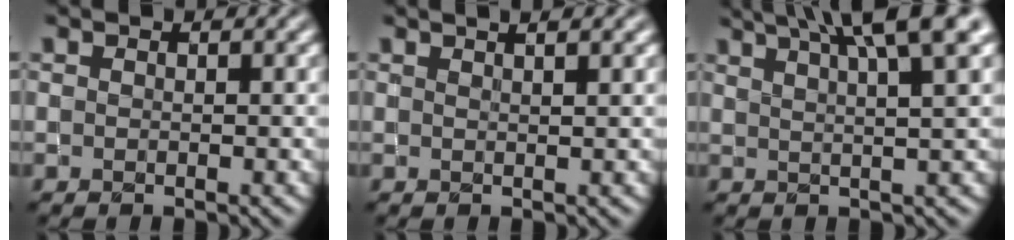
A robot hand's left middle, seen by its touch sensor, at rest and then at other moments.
{"total": 3.8, "force": [2.4, 1.6, 2.5], "torque": [-0.005, 0.022, -0.002]}
{"total": 8.8, "force": [5.4, 2.0, 6.7], "torque": [-0.062, 0.036, 0.057]}